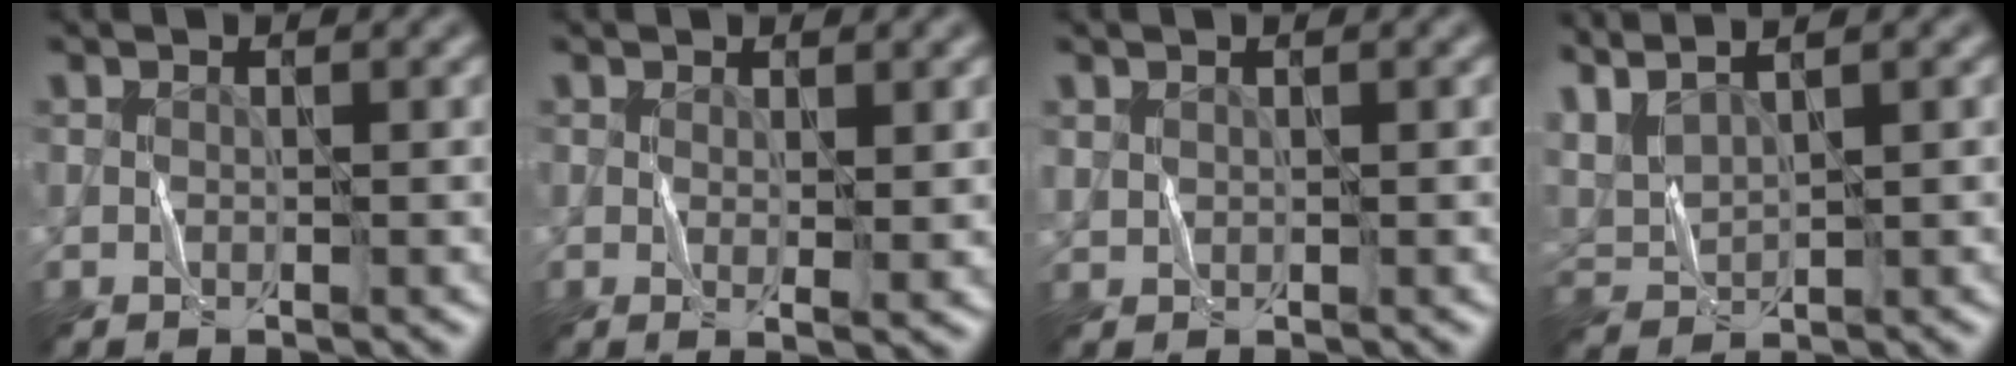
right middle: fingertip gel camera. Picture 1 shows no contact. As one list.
[{"total": 1.6, "force": [0.5, 0.3, 1.5], "torque": [-0.023, -0.005, 0.010]}, {"total": 0.6, "force": [0.5, 0.4, 0.2], "torque": [-0.006, 0.000, 0.015]}, {"total": 3.7, "force": [2.9, 0.9, 2.0], "torque": [-0.062, 0.015, 0.068]}]